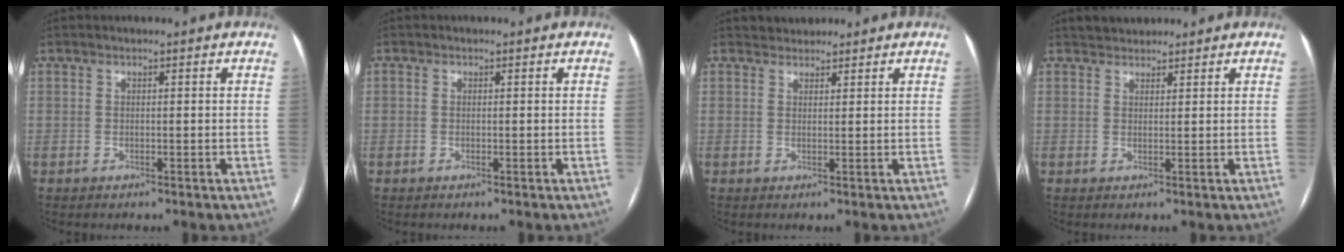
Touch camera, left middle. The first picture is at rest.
{"total": 0.0}
{"total": 2.0, "force": [1.8, 0.9, -0.3], "torque": [0.007, 0.011, 0.028]}
{"total": 2.5, "force": [2.2, 1.1, 0.0], "torque": [0.002, 0.014, 0.036]}